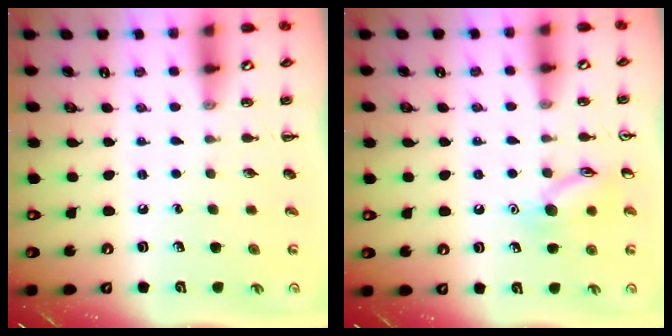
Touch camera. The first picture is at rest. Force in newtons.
{"total": 10.4, "press": 10.4, "slide": 0.4}